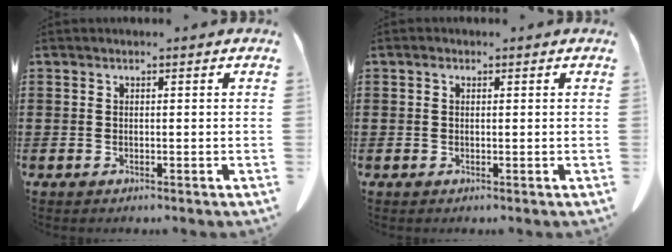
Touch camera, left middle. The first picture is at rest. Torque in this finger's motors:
{"motor_torque": [-0.01, -0.02, 0.08, 0.02]}